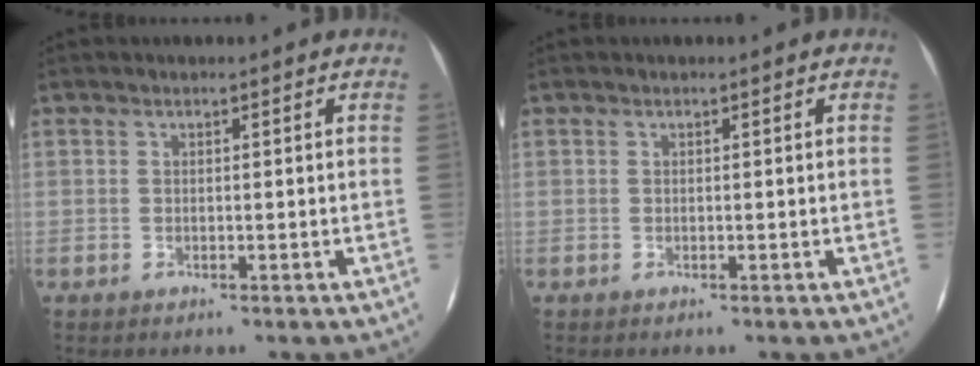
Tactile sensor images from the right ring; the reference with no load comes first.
{"total": 0.0}